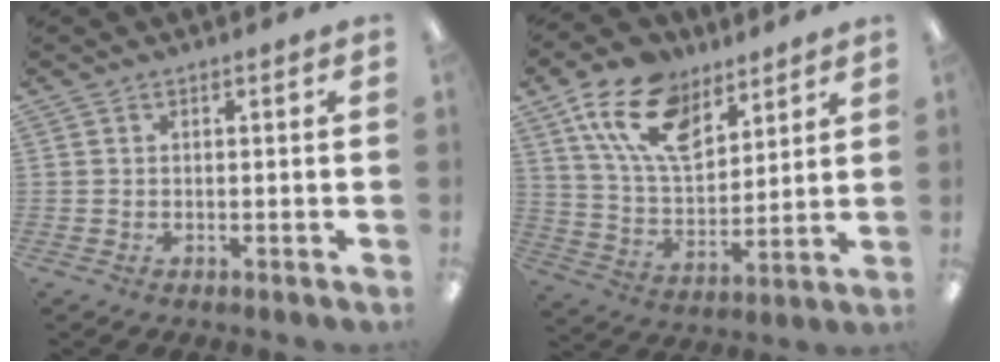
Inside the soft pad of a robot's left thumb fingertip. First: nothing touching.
{"total": 16.5, "force": [9.5, 9.6, 9.5], "torque": [-0.182, -0.028, 0.178]}